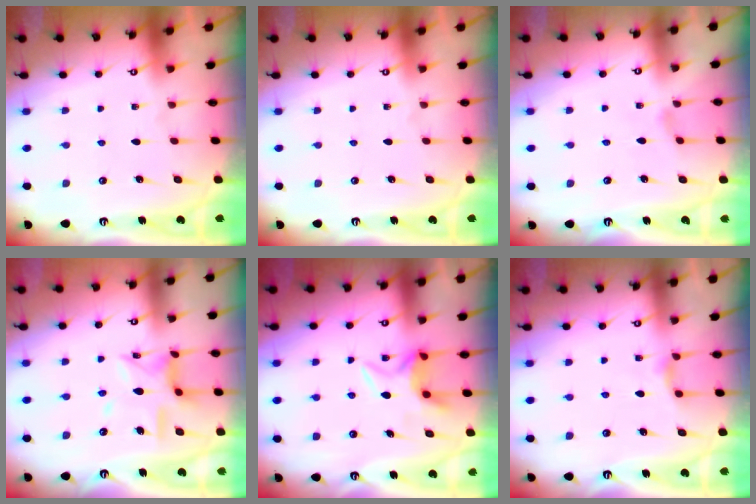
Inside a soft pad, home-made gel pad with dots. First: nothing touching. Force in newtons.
{"total": 0.0}
{"total": 1.8, "press": 1.8, "slide": 0.4}
{"total": 11.8, "press": 11.8, "slide": 1.1}
{"total": 5.5, "press": 5.5, "slide": 0.3}
{"total": 2.6, "press": 2.5, "slide": 0.4}